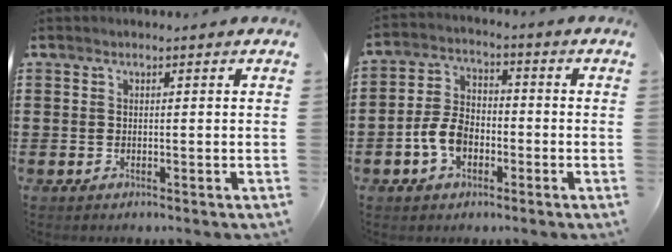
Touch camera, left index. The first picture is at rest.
{"total": 6.5, "force": [-2.5, 4.3, 4.2], "torque": [-0.109, 0.006, -0.056]}